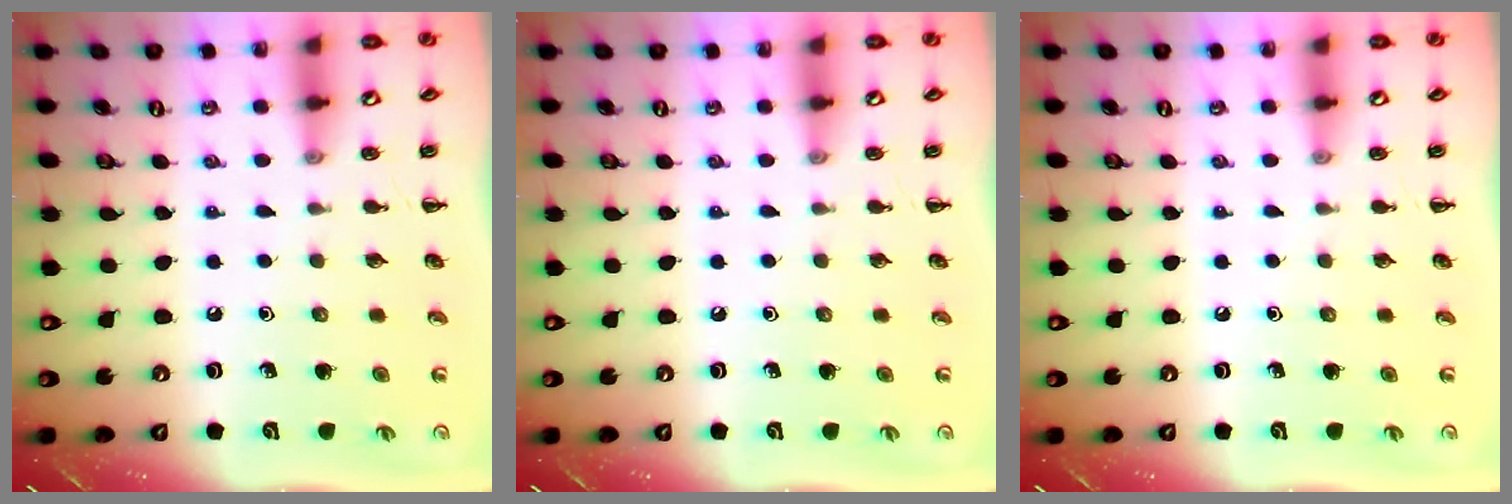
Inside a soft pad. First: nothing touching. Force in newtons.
{"total": 0.0}
{"total": 0.0}